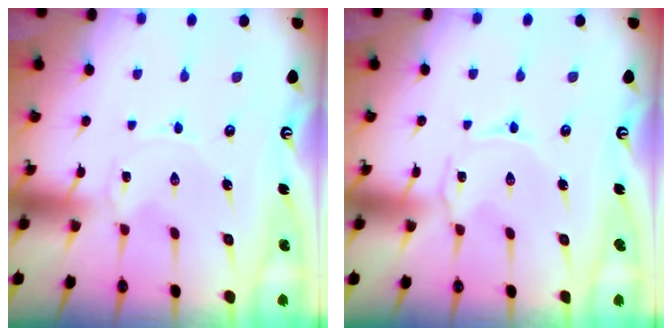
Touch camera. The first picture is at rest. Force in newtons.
{"total": 0.9, "press": 0.8, "slide": 0.2}